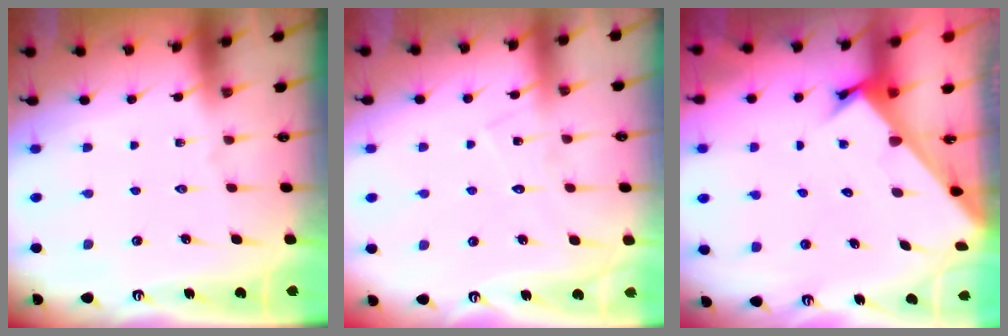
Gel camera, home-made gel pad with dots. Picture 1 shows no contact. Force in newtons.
{"total": 6.8, "press": 6.8, "slide": 0.4}
{"total": 2.7, "press": 2.6, "slide": 0.3}